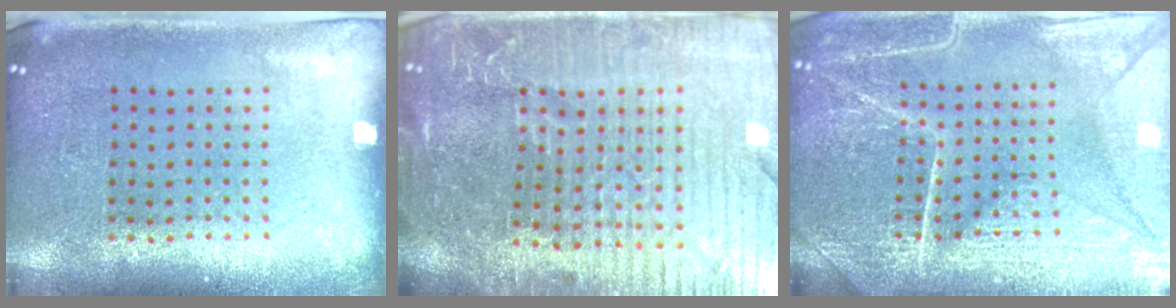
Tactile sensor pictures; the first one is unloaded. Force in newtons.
{"total": 6.4, "press": 5.7, "slide": 3.0}
{"total": 7.2, "press": 7.1, "slide": 0.8}